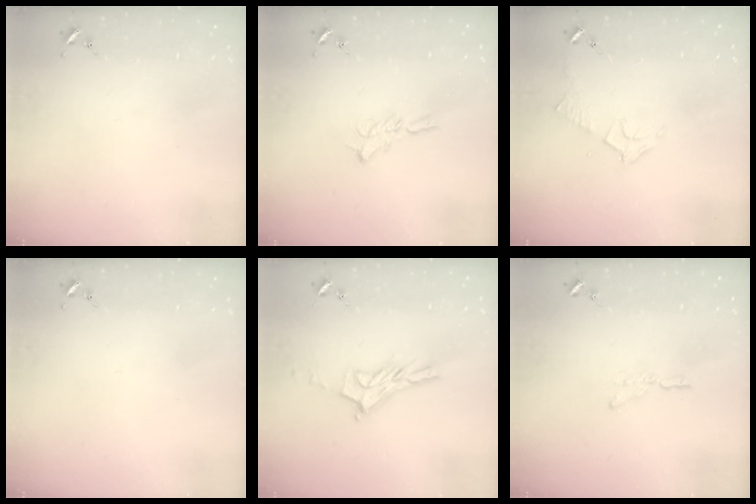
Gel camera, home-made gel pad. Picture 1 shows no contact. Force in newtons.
{"total": 6.9, "press": 6.9, "slide": 0.1}
{"total": 6.2, "press": 6.2, "slide": 0.7}
{"total": 0.0}
{"total": 10.4, "press": 10.4, "slide": 0.8}
{"total": 5.3, "press": 5.2, "slide": 0.3}